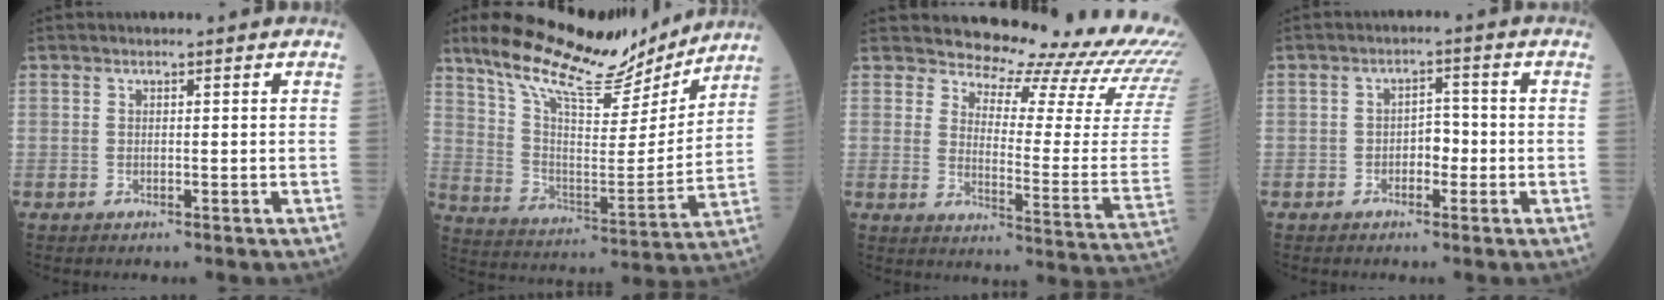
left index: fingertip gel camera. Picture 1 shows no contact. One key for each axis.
{"total": 19.6, "fx": 16.6, "fy": 4.4, "fz": 9.5, "tx": -0.170, "ty": -0.007, "tz": 0.272}
{"total": 19.1, "fx": 18.6, "fy": 1.4, "fz": 4.0, "tx": -0.056, "ty": -0.141, "tz": 0.200}
{"total": 2.8, "fx": -1.1, "fy": 1.6, "fz": 2.0, "tx": -0.023, "ty": 0.006, "tz": -0.023}